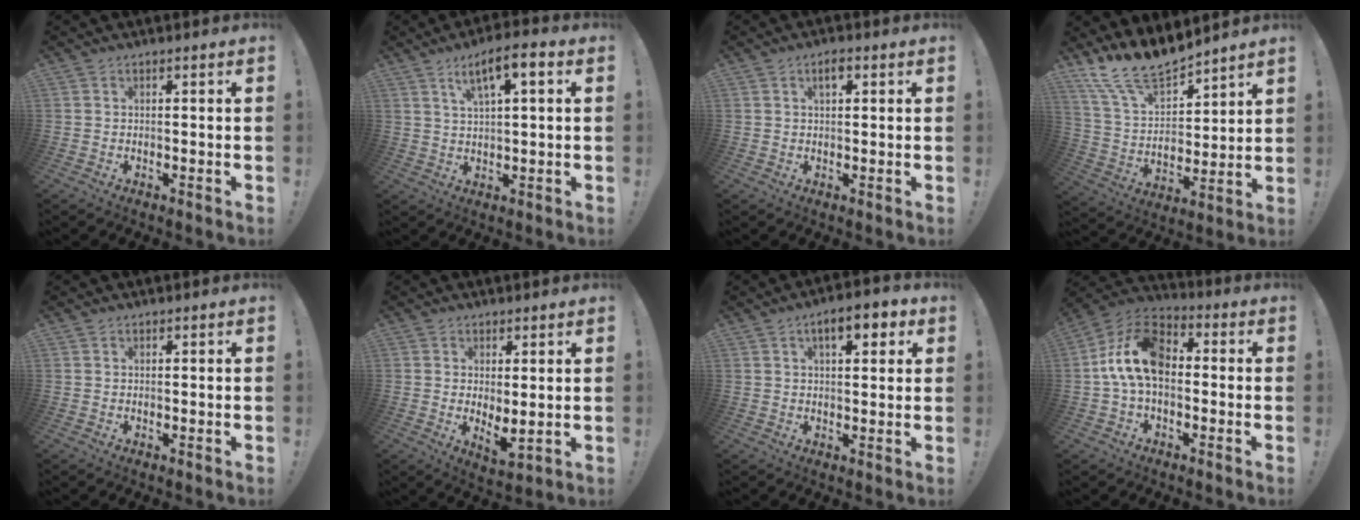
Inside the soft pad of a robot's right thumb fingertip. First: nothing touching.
{"total": 8.1, "force": [3.4, 1.9, 7.1], "torque": [-0.117, -0.006, 0.054]}
{"total": 3.0, "force": [1.3, 1.5, 2.3], "torque": [-0.036, 0.001, 0.018]}
{"total": 16.5, "force": [14.0, 5.9, 6.4], "torque": [-0.136, -0.108, 0.260]}
{"total": 0.6, "force": [0.5, 0.3, 0.1], "torque": [0.004, -0.002, 0.009]}
{"total": 4.4, "force": [1.9, 1.5, 3.7], "torque": [-0.040, -0.029, 0.037]}
{"total": 7.6, "force": [3.6, 2.9, 6.0], "torque": [-0.078, -0.008, 0.054]}
{"total": 15.2, "force": [0.5, 9.6, 11.8], "torque": [-0.218, 0.019, 0.012]}